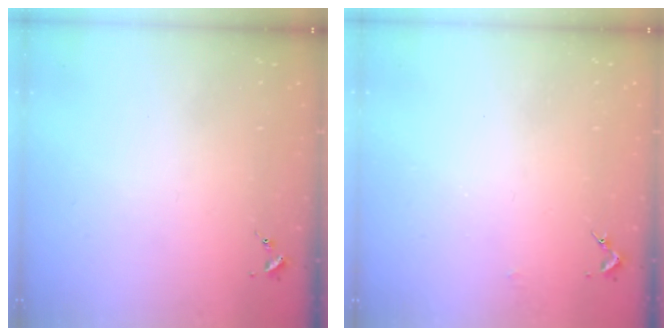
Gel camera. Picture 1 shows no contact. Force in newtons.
{"total": 1.4, "press": 1.4, "slide": 0.1}